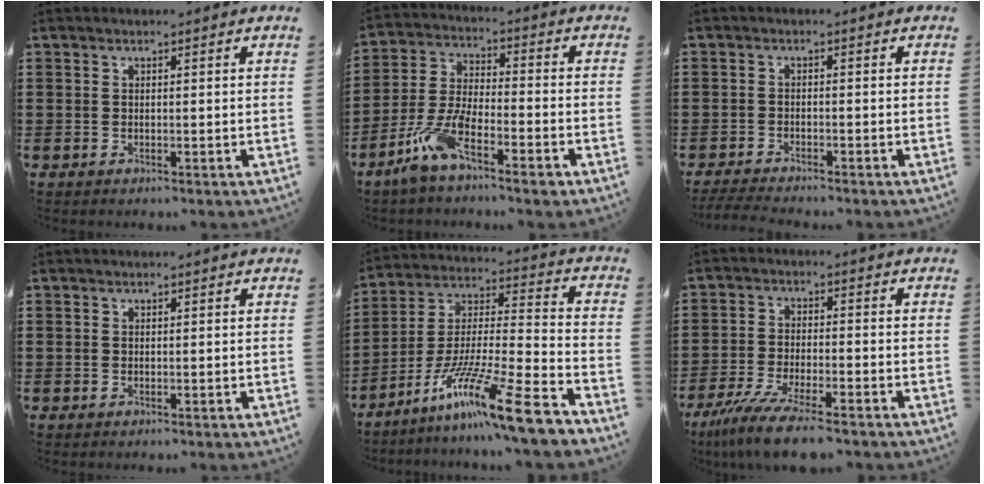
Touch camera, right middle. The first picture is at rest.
{"total": 8.6, "force": [-5.6, 2.3, 6.1], "torque": [-0.147, -0.007, -0.111]}
{"total": 2.4, "force": [-2.3, 0.1, 0.8], "torque": [-0.022, -0.004, -0.049]}
{"total": 0.0}
{"total": 14.7, "force": [-11.0, -0.1, 9.8], "torque": [-0.172, 0.009, -0.206]}
{"total": 7.9, "force": [-6.5, 0.5, 4.5], "torque": [-0.100, -0.013, -0.124]}